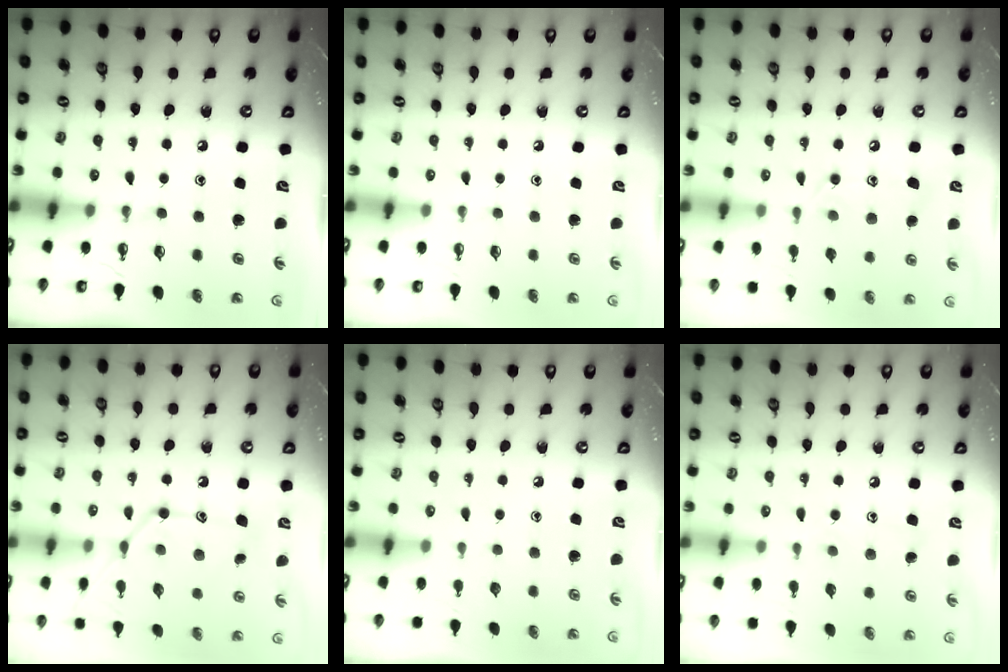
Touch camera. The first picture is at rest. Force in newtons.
{"total": 0.0}
{"total": 13.5, "press": 13.4, "slide": 0.9}
{"total": 16.1, "press": 16.0, "slide": 1.4}
{"total": 0.0}
{"total": 8.0, "press": 8.0, "slide": 0.5}